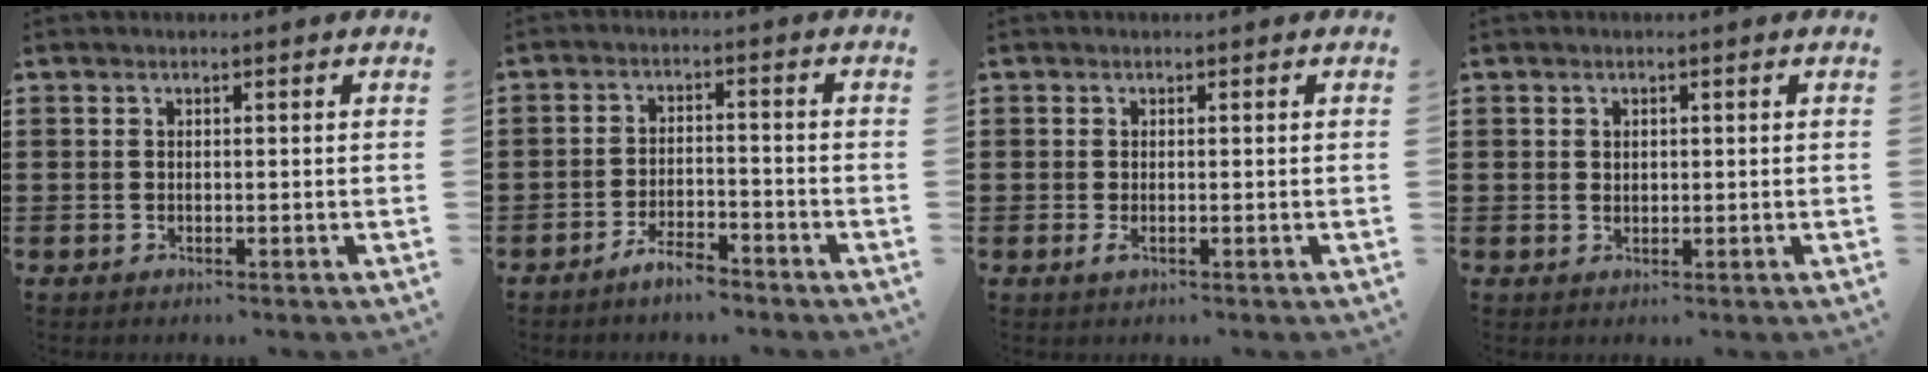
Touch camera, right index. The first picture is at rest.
{"total": 4.1, "force": [-3.7, 0.6, 1.7], "torque": [-0.036, 0.006, -0.072]}
{"total": 0.8, "force": [-0.2, 0.2, 0.8], "torque": [-0.021, -0.005, -0.005]}
{"total": 0.9, "force": [0.5, 0.7, 0.4], "torque": [-0.009, 0.003, 0.010]}